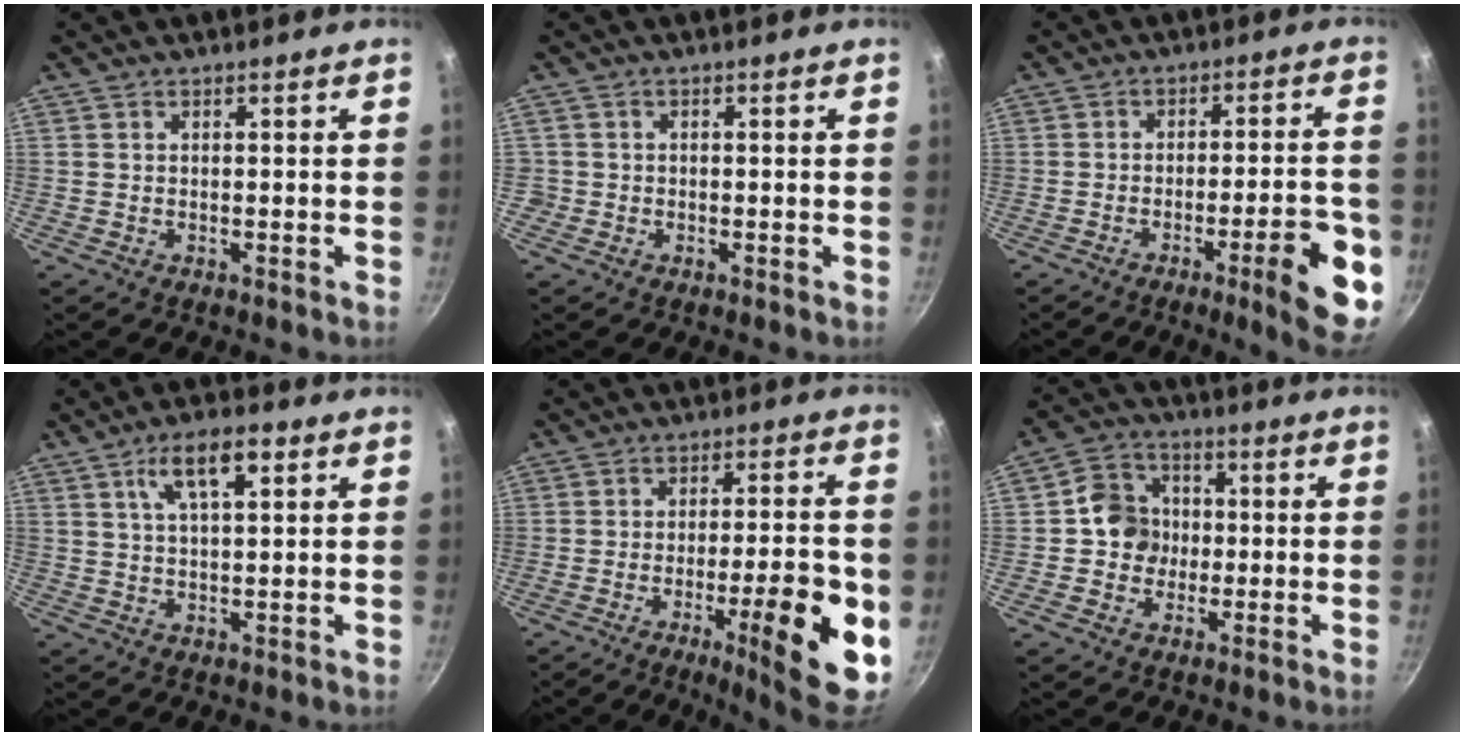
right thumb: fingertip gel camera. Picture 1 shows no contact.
{"total": 1.3, "force": [-0.3, 1.2, 0.1], "torque": [0.006, 0.008, -0.004]}
{"total": 13.1, "force": [-5.3, 3.0, 11.6], "torque": [-0.130, 0.027, -0.068]}
{"total": 8.3, "force": [3.6, 3.2, 6.7], "torque": [-0.107, 0.001, 0.062]}
{"total": 16.0, "force": [-5.1, 3.5, 14.7], "torque": [-0.189, 0.018, -0.072]}
{"total": 8.6, "force": [-0.1, 7.9, 3.5], "torque": [-0.020, 0.017, -0.019]}